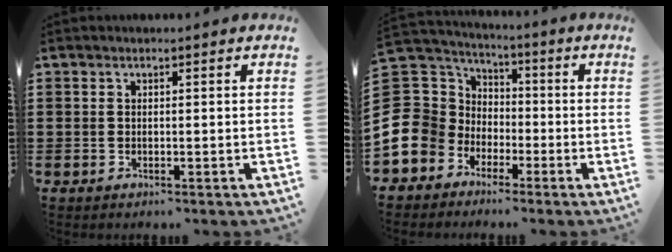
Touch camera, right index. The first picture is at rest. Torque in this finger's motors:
{"motor_torque": [-0.03, 0.02, -1.05, -0.21]}